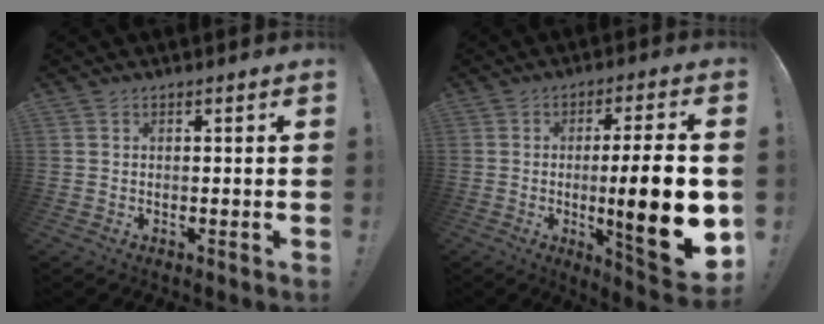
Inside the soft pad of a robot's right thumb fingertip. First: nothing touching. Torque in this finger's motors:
{"motor_torque": [0.36, 0.62, 0.58, 0.30, 0.12]}